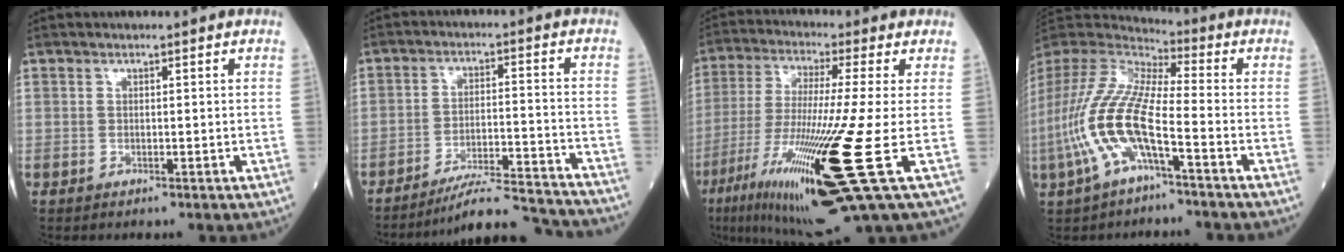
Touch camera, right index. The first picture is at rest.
{"total": 15.7, "force": [-15.1, -0.4, 4.3], "torque": [-0.062, -0.003, -0.219]}
{"total": 20.5, "force": [-7.8, -1.0, 19.0], "torque": [-0.354, -0.059, -0.148]}
{"total": 17.5, "force": [-6.0, 4.0, 16.0], "torque": [-0.366, -0.005, -0.114]}